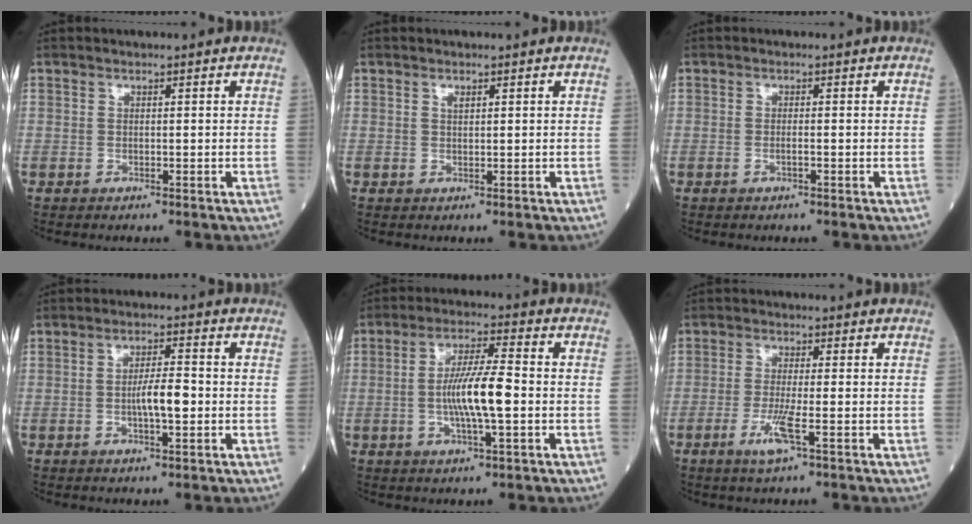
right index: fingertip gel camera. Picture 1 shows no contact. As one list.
[{"total": 0.6, "force": [0.4, -0.1, 0.4], "torque": [-0.014, -0.004, 0.009]}, {"total": 0.9, "force": [-0.4, -0.3, 0.8], "torque": [-0.018, -0.001, -0.007]}, {"total": 4.7, "force": [-0.7, 0.8, 4.6], "torque": [-0.084, 0.002, -0.012]}, {"total": 9.0, "force": [-1.2, 0.9, 8.9], "torque": [-0.167, 0.001, -0.025]}, {"total": 4.4, "force": [-1.9, -0.4, 3.9], "torque": [-0.085, -0.012, -0.038]}]